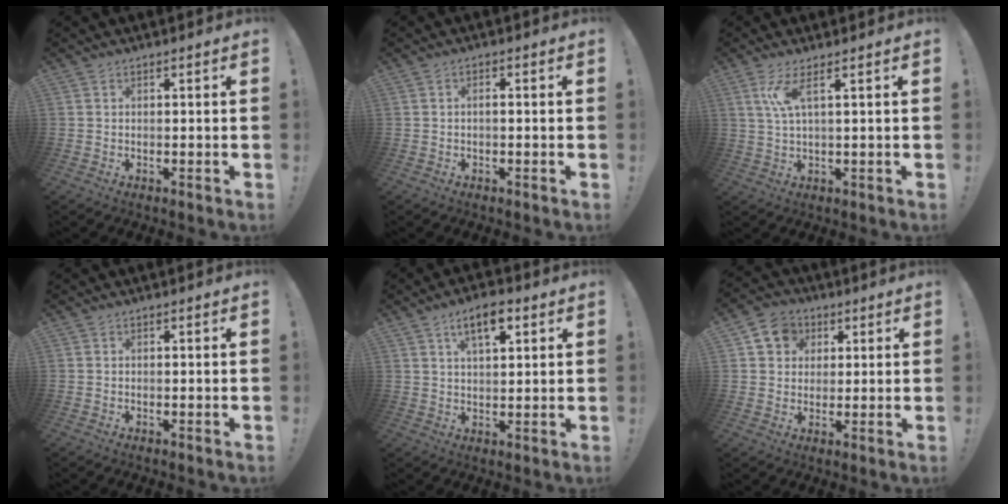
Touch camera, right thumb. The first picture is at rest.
{"total": 1.2, "force": [-0.6, 0.0, 1.0], "torque": [-0.021, 0.004, -0.011]}
{"total": 5.5, "force": [2.4, 0.5, 5.0], "torque": [-0.092, -0.007, 0.039]}
{"total": 0.0}
{"total": 8.1, "force": [4.1, 3.4, 6.1], "torque": [-0.082, -0.012, 0.067]}
{"total": 8.7, "force": [2.8, 7.7, 2.9], "torque": [-0.046, -0.001, 0.059]}